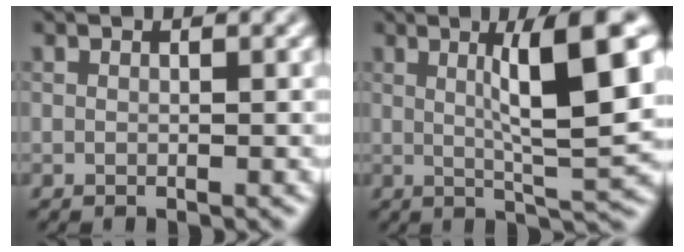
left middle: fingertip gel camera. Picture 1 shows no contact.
{"total": 8.6, "force": [2.1, 1.5, 8.3], "torque": [-0.111, 0.002, 0.035]}